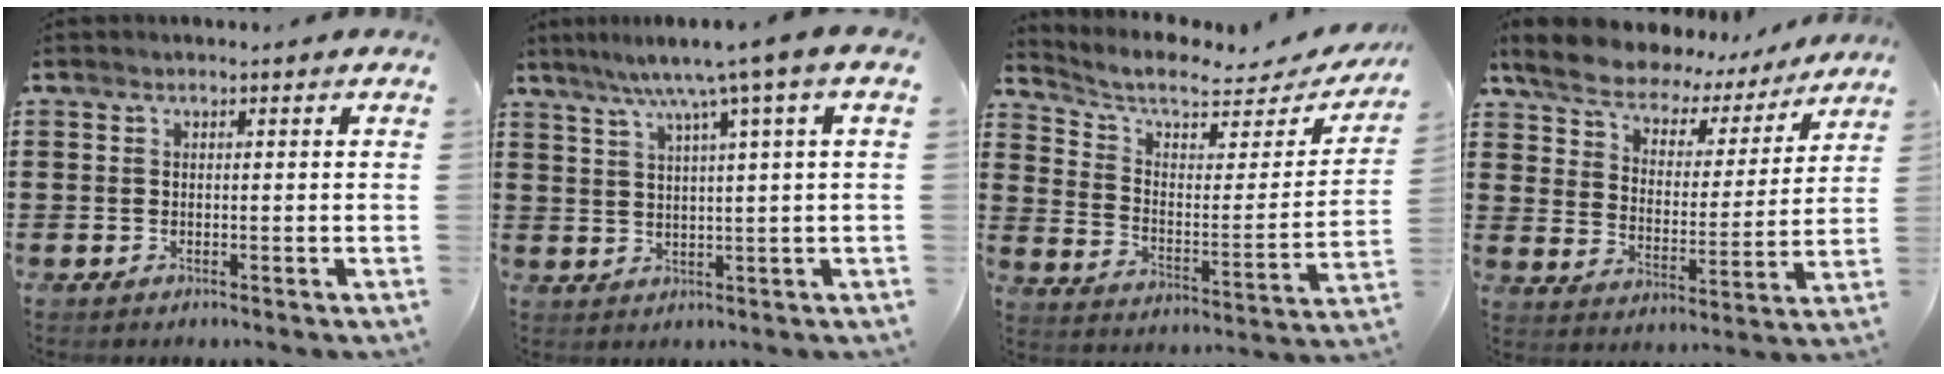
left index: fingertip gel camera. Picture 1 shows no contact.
{"total": 6.4, "force": [3.6, -0.6, 5.3], "torque": [-0.115, -0.011, 0.054]}
{"total": 6.7, "force": [5.6, 1.6, 3.3], "torque": [-0.085, -0.039, 0.092]}
{"total": 6.8, "force": [6.1, 2.4, 1.9], "torque": [-0.069, -0.036, 0.105]}